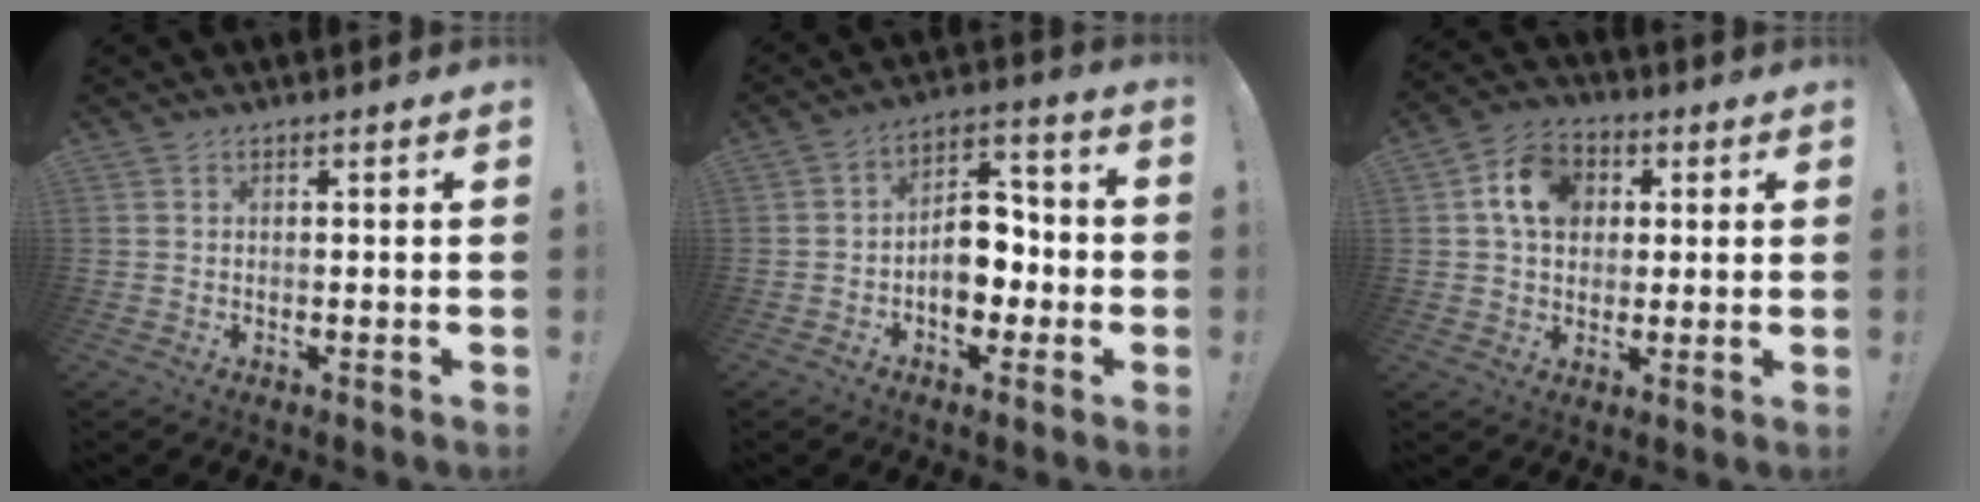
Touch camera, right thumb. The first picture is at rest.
{"total": 12.3, "force": [-3.0, 9.1, 7.8], "torque": [-0.107, 0.029, -0.048]}
{"total": 12.4, "force": [3.7, 9.7, 6.8], "torque": [-0.105, 0.004, 0.074]}